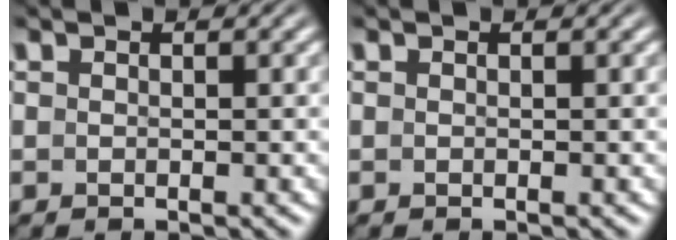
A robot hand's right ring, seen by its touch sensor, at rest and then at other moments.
{"total": 0.0}